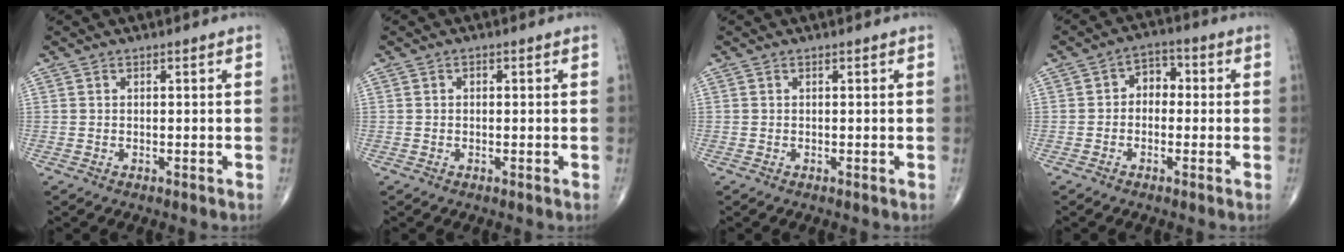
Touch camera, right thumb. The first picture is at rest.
{"total": 0.6, "force": [0.0, 0.5, 0.3], "torque": [0.002, 0.000, -0.002]}
{"total": 0.0}
{"total": 4.7, "force": [-0.2, 3.7, 3.0], "torque": [-0.013, 0.019, -0.017]}